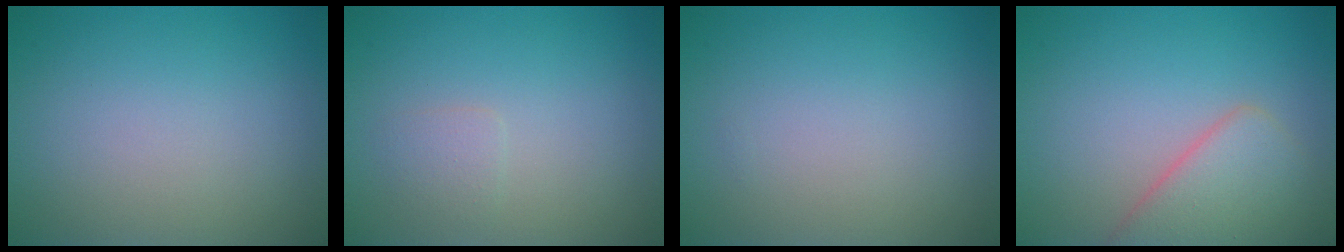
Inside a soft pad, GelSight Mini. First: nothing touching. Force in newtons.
{"total": 1.1, "press": 1.1, "slide": 0.1}
{"total": 0.0}
{"total": 4.4, "press": 4.4, "slide": 0.2}